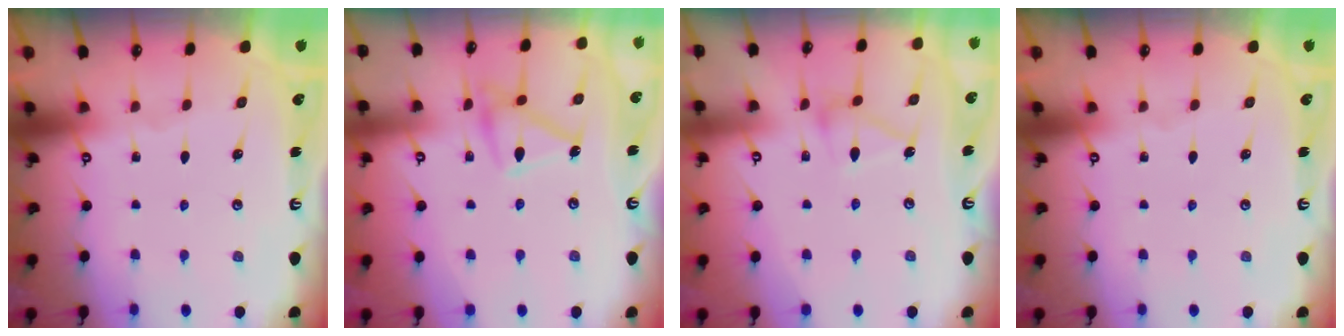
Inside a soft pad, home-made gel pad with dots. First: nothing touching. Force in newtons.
{"total": 12.9, "press": 12.9, "slide": 0.3}
{"total": 11.7, "press": 11.7, "slide": 0.3}
{"total": 0.0}